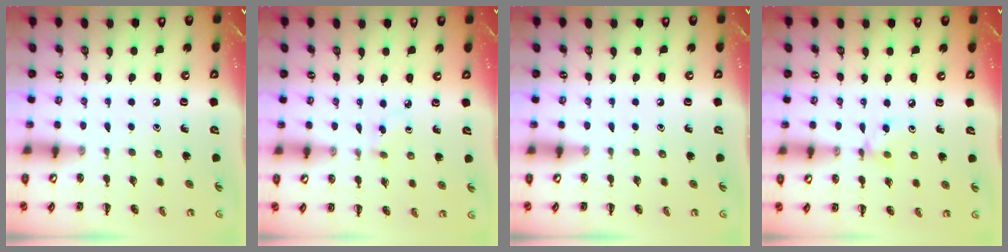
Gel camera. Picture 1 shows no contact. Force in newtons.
{"total": 3.0, "press": 2.8, "slide": 1.1}
{"total": 0.0}
{"total": 3.9, "press": 3.8, "slide": 0.8}